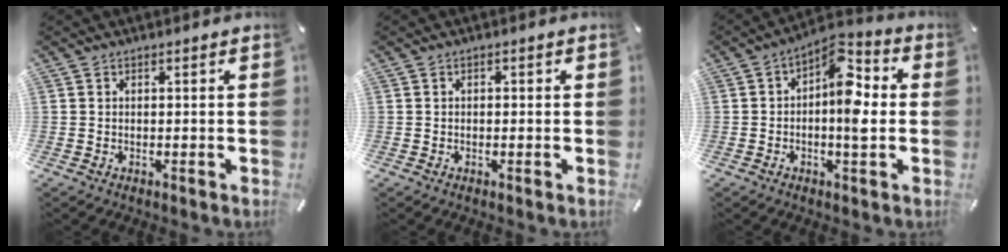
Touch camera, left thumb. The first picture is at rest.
{"total": 0.6, "force": [-0.3, 0.4, 0.2], "torque": [-0.003, 0.001, -0.007]}
{"total": 9.9, "force": [0.0, 4.5, 8.8], "torque": [-0.123, -0.003, 0.000]}